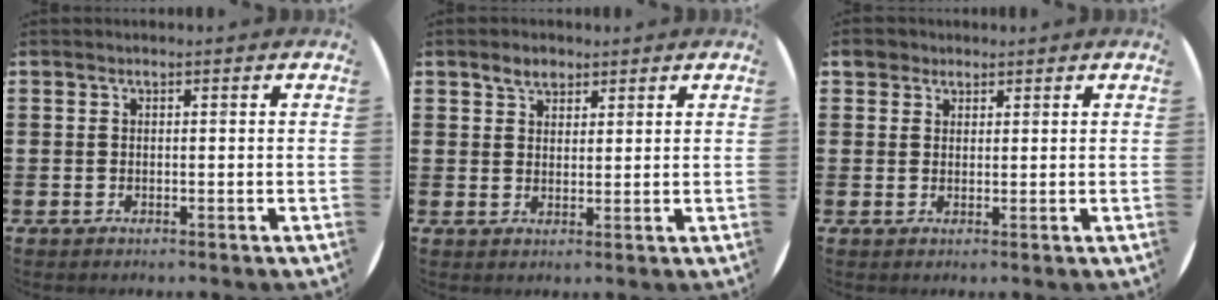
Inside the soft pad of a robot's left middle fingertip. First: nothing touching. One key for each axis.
{"total": 2.9, "fx": 2.3, "fy": 1.6, "fz": 0.9, "tx": -0.004, "ty": 0.000, "tz": 0.040}
{"total": 2.4, "fx": 1.9, "fy": 1.4, "fz": 0.2, "tx": -0.001, "ty": 0.007, "tz": 0.036}